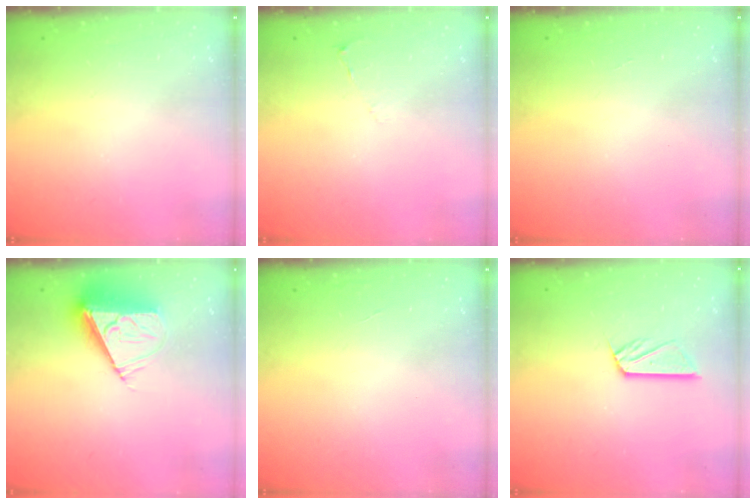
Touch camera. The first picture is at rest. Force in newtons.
{"total": 2.4, "press": 2.3, "slide": 0.4}
{"total": 0.0}
{"total": 9.0, "press": 9.0, "slide": 0.4}
{"total": 0.0}
{"total": 9.6, "press": 9.5, "slide": 0.8}